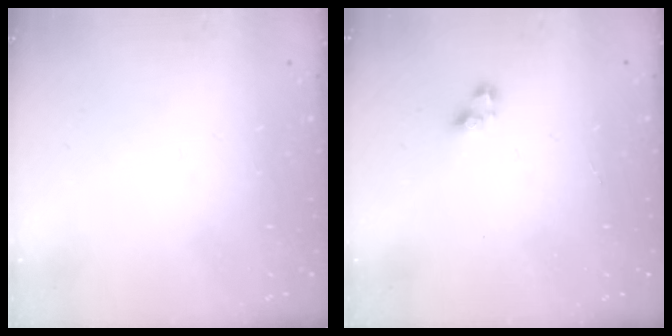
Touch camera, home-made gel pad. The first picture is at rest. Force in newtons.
{"total": 3.2, "press": 3.2, "slide": 0.3}